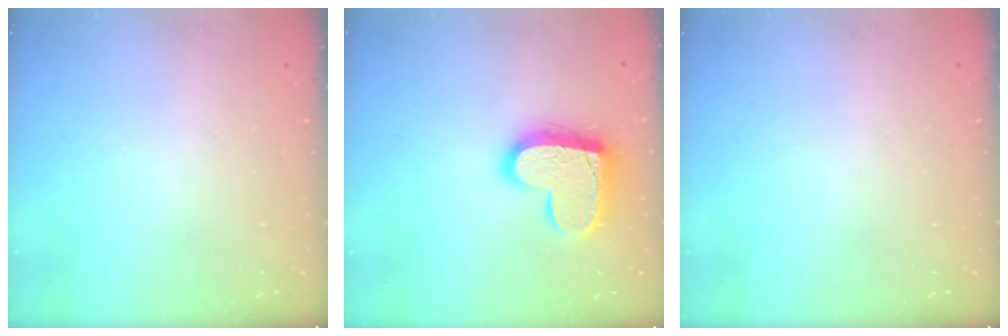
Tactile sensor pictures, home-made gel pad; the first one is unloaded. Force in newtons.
{"total": 15.7, "press": 15.6, "slide": 1.1}
{"total": 0.0}